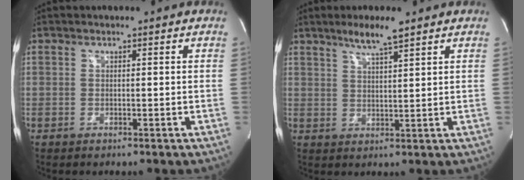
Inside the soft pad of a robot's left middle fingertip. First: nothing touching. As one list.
[{"total": 5.2, "force": [3.9, 0.1, 3.5], "torque": [-0.069, 0.001, 0.071]}]